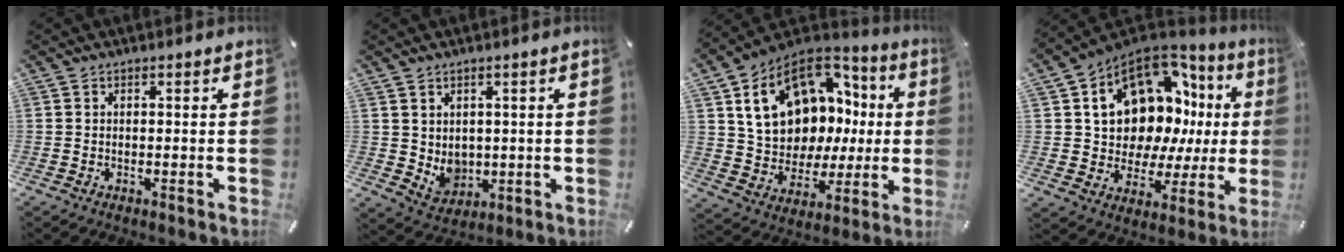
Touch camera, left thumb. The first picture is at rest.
{"total": 5.7, "force": [1.8, 5.3, 1.3], "torque": [-0.021, -0.022, 0.037]}
{"total": 18.3, "force": [6.6, 13.9, 10.0], "torque": [-0.177, -0.034, 0.132]}
{"total": 16.6, "force": [6.6, 11.8, 9.7], "torque": [-0.151, -0.062, 0.126]}